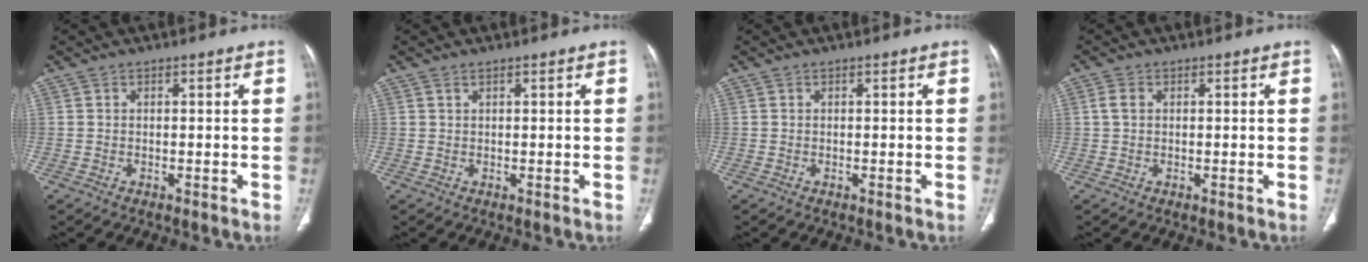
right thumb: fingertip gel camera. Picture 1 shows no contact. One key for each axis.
{"total": 0.6, "fx": 0.5, "fy": 0.2, "fz": 0.4, "tx": -0.009, "ty": 0.000, "tz": 0.010}
{"total": 0.0}
{"total": 1.6, "fx": 0.2, "fy": 1.0, "fz": 1.2, "tx": -0.032, "ty": 0.002, "tz": 0.003}